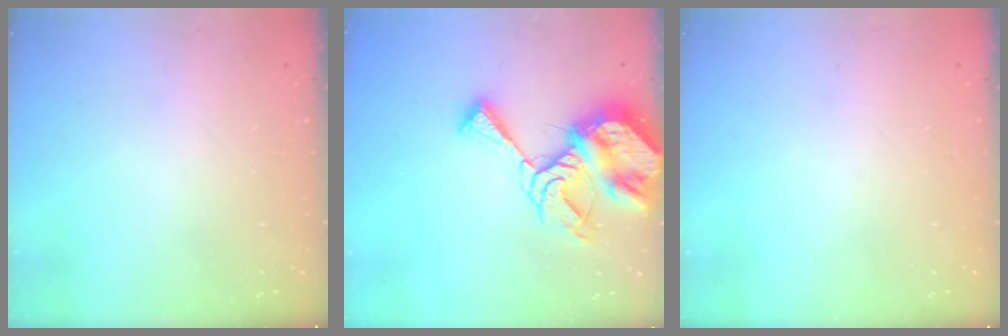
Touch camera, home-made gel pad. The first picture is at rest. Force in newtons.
{"total": 14.5, "press": 14.4, "slide": 1.7}
{"total": 0.0}